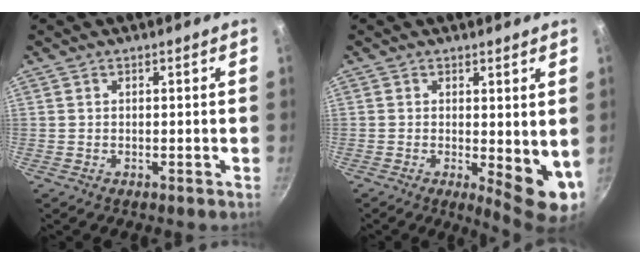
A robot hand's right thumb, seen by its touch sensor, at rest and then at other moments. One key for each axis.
{"total": 8.1, "fx": 0.1, "fy": 3.2, "fz": 7.5, "tx": -0.081, "ty": -0.018, "tz": 0.007}